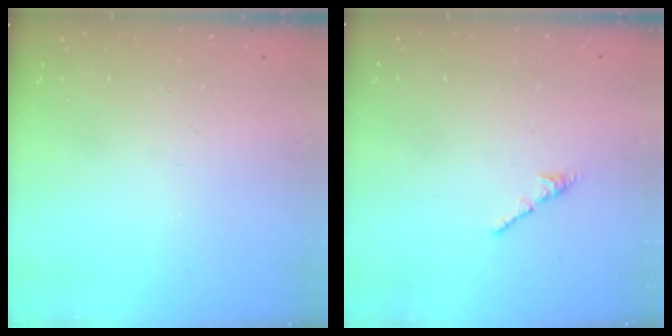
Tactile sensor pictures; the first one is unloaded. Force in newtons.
{"total": 2.7, "press": 2.7, "slide": 0.7}